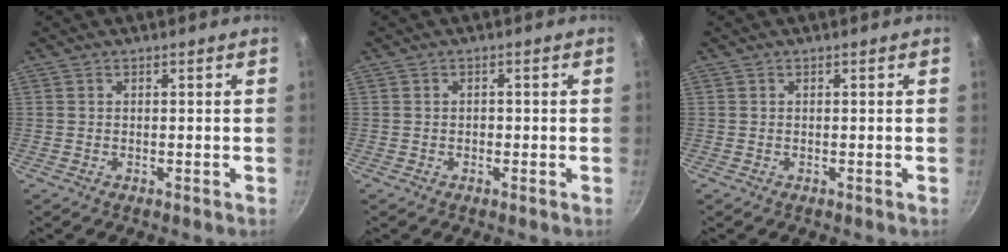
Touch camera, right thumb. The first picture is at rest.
{"total": 1.0, "force": [-0.2, 0.8, 0.5], "torque": [-0.008, 0.003, -0.004]}
{"total": 0.0}